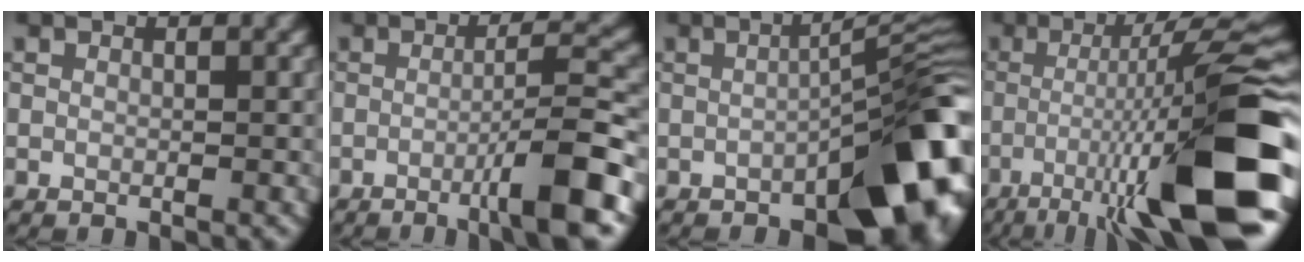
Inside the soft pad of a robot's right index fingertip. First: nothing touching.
{"total": 6.9, "force": [-2.7, 0.6, 6.3], "torque": [-0.086, 0.014, -0.056]}
{"total": 10.3, "force": [-4.7, 3.2, 8.6], "torque": [-0.096, 0.013, -0.073]}
{"total": 13.8, "force": [-5.3, 1.7, 12.6], "torque": [-0.184, 0.015, -0.081]}